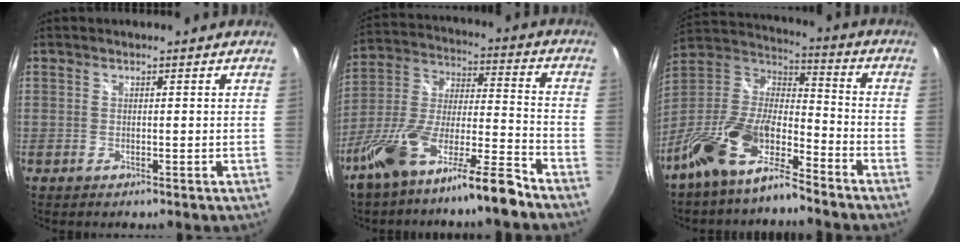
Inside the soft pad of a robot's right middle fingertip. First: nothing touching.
{"total": 15.9, "force": [-11.5, 1.9, 10.8], "torque": [-0.213, -0.003, -0.210]}
{"total": 15.3, "force": [-10.7, 5.3, 9.5], "torque": [-0.200, -0.003, -0.209]}